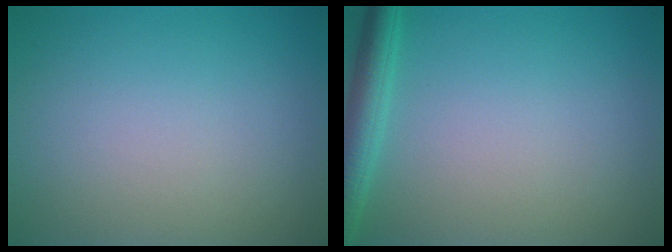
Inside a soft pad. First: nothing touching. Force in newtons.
{"total": 3.0, "press": 3.0, "slide": 0.2}